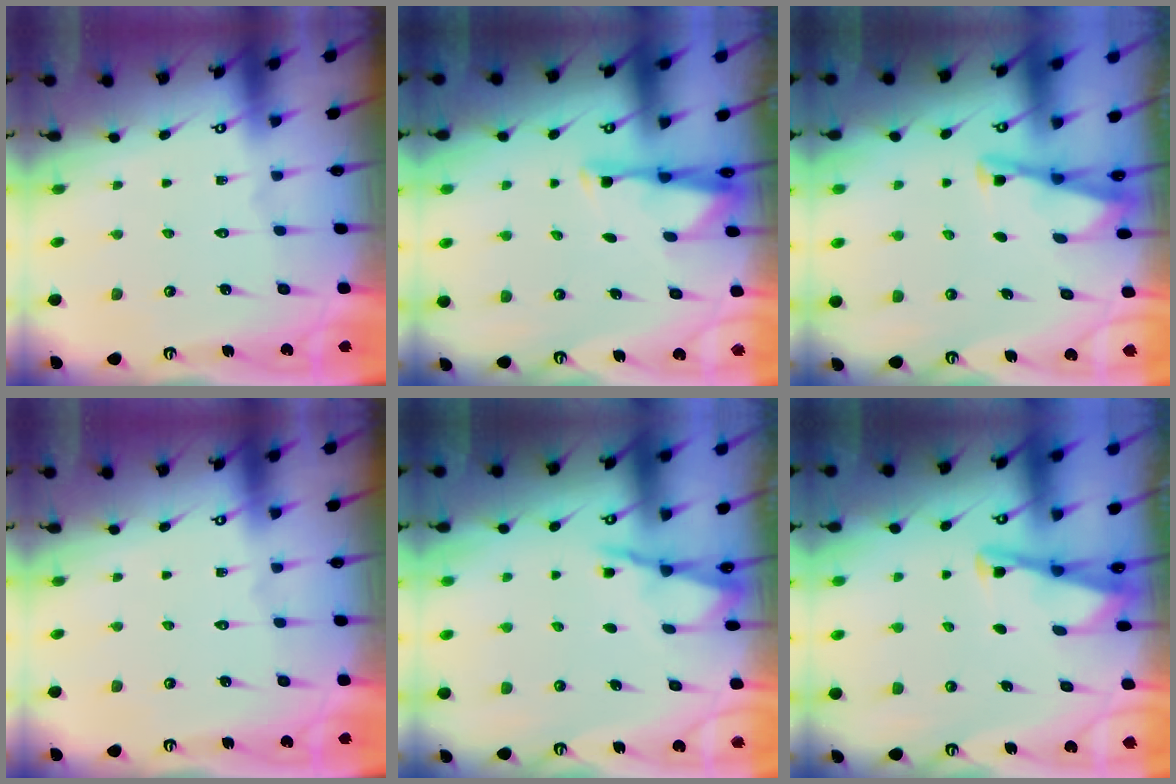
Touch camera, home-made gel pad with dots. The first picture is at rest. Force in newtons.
{"total": 2.9, "press": 2.9, "slide": 0.6}
{"total": 2.9, "press": 2.9, "slide": 0.2}
{"total": 0.0}
{"total": 2.0, "press": 2.0, "slide": 0.2}
{"total": 2.9, "press": 2.9, "slide": 0.4}